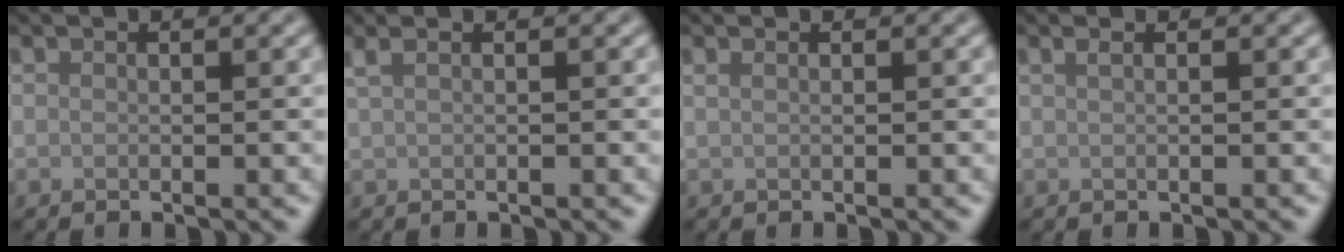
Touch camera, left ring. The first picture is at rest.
{"total": 1.7, "force": [0.9, 0.7, 1.2], "torque": [-0.023, -0.002, 0.011]}
{"total": 0.6, "force": [0.4, 0.3, 0.4], "torque": [-0.007, 0.002, 0.005]}
{"total": 1.2, "force": [0.6, 0.6, 0.9], "torque": [-0.009, -0.002, 0.000]}